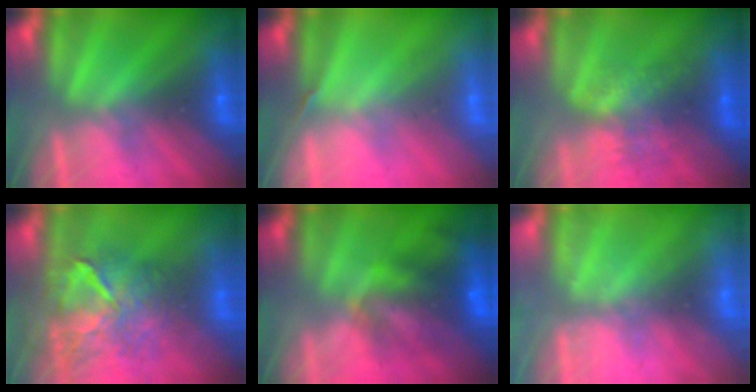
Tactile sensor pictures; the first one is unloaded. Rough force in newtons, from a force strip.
{"total": 1.8}
{"total": 5.8}
{"total": 9.5}
{"total": 7.1}
{"total": 2.4}